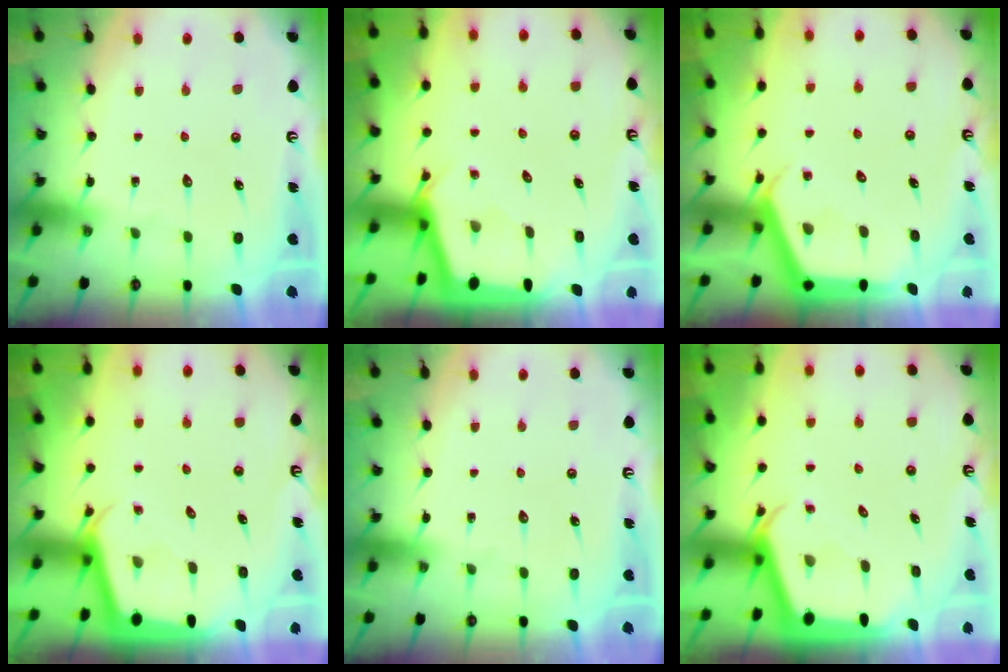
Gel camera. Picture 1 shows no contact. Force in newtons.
{"total": 2.4, "press": 2.4, "slide": 0.2}
{"total": 4.0, "press": 3.9, "slide": 0.4}
{"total": 2.2, "press": 2.2, "slide": 0.1}
{"total": 0.0}
{"total": 2.5, "press": 2.5, "slide": 0.3}